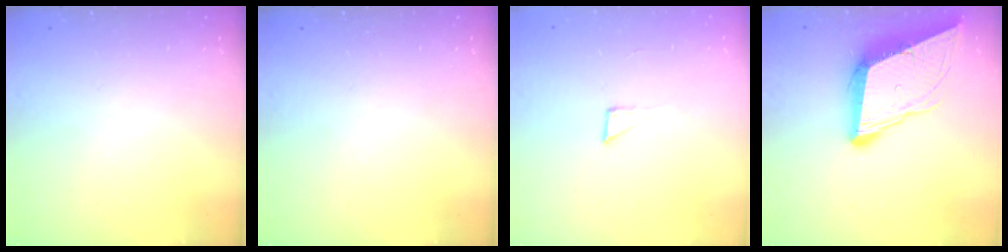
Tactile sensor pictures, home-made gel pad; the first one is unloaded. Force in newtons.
{"total": 0.0}
{"total": 3.7, "press": 3.7, "slide": 0.4}
{"total": 11.1, "press": 10.6, "slide": 3.3}